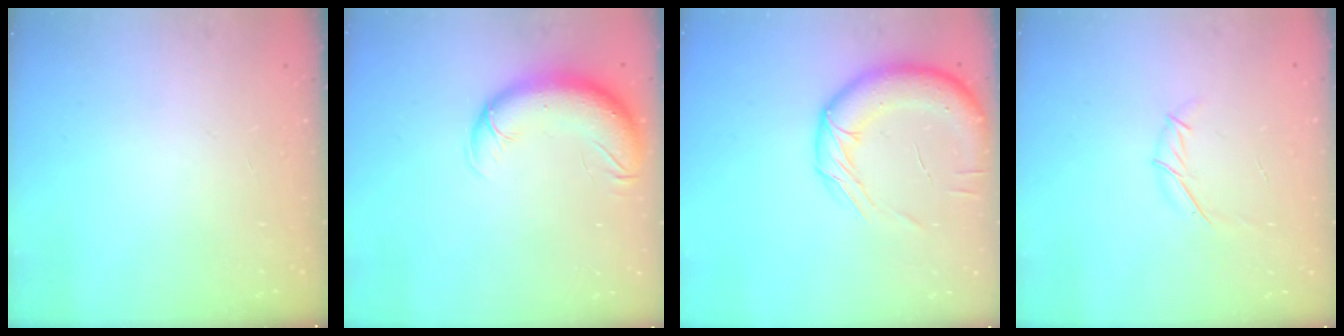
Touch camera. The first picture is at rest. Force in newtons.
{"total": 12.1, "press": 11.8, "slide": 2.5}
{"total": 14.4, "press": 14.2, "slide": 2.3}
{"total": 5.6, "press": 5.5, "slide": 0.6}